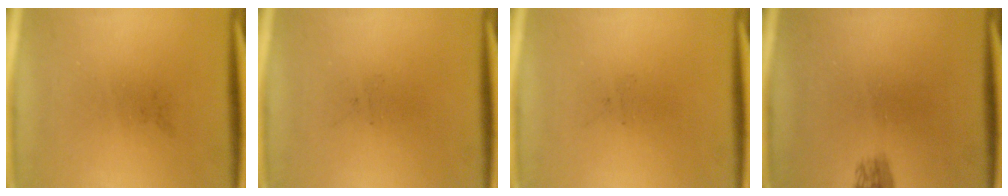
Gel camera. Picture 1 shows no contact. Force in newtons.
{"total": 0.0}
{"total": 0.0}
{"total": 1.6}